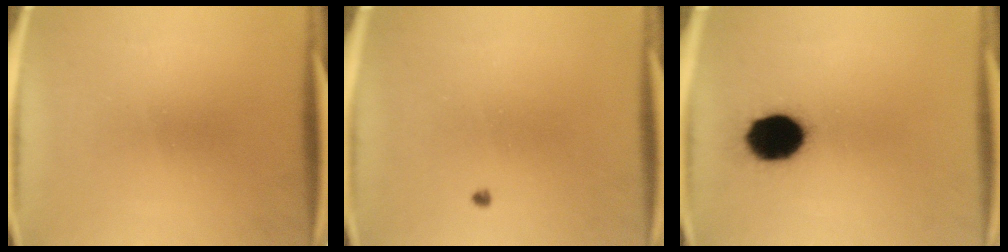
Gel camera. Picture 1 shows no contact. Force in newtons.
{"total": 0.7}
{"total": 14.1}